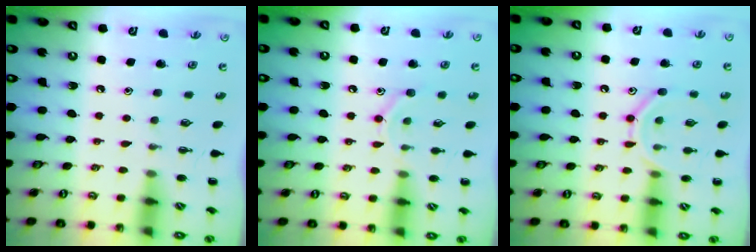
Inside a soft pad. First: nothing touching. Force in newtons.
{"total": 9.0, "press": 8.9, "slide": 1.5}
{"total": 10.6, "press": 10.6, "slide": 1.3}